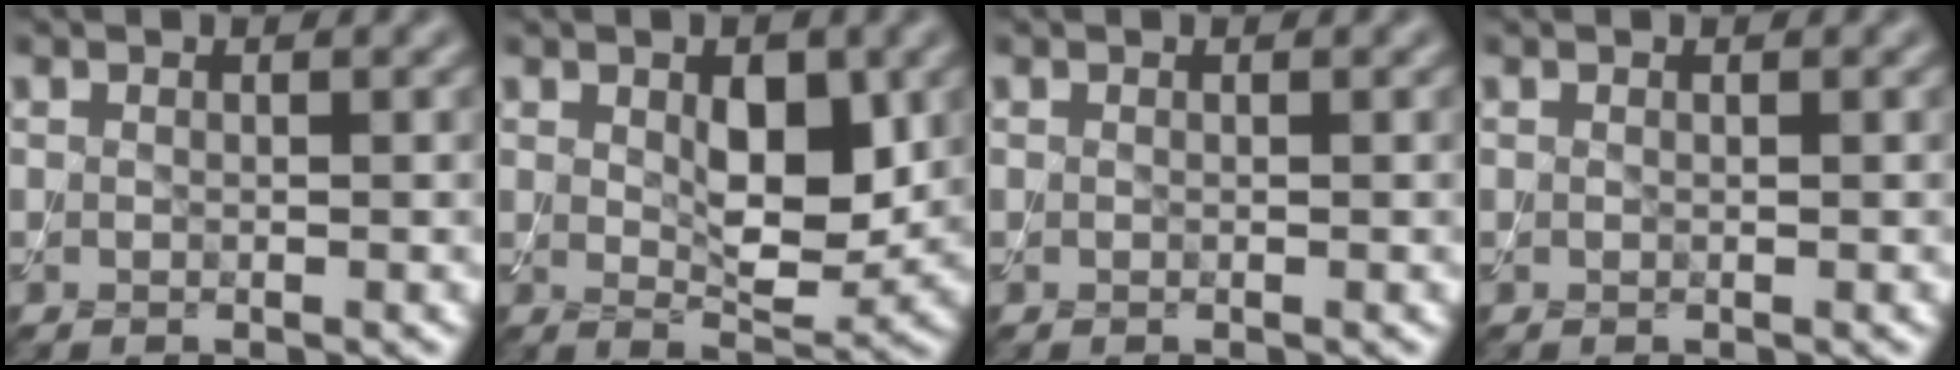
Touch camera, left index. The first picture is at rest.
{"total": 5.3, "force": [1.1, 2.7, 4.4], "torque": [-0.070, -0.010, 0.026]}
{"total": 0.0}
{"total": 0.0}